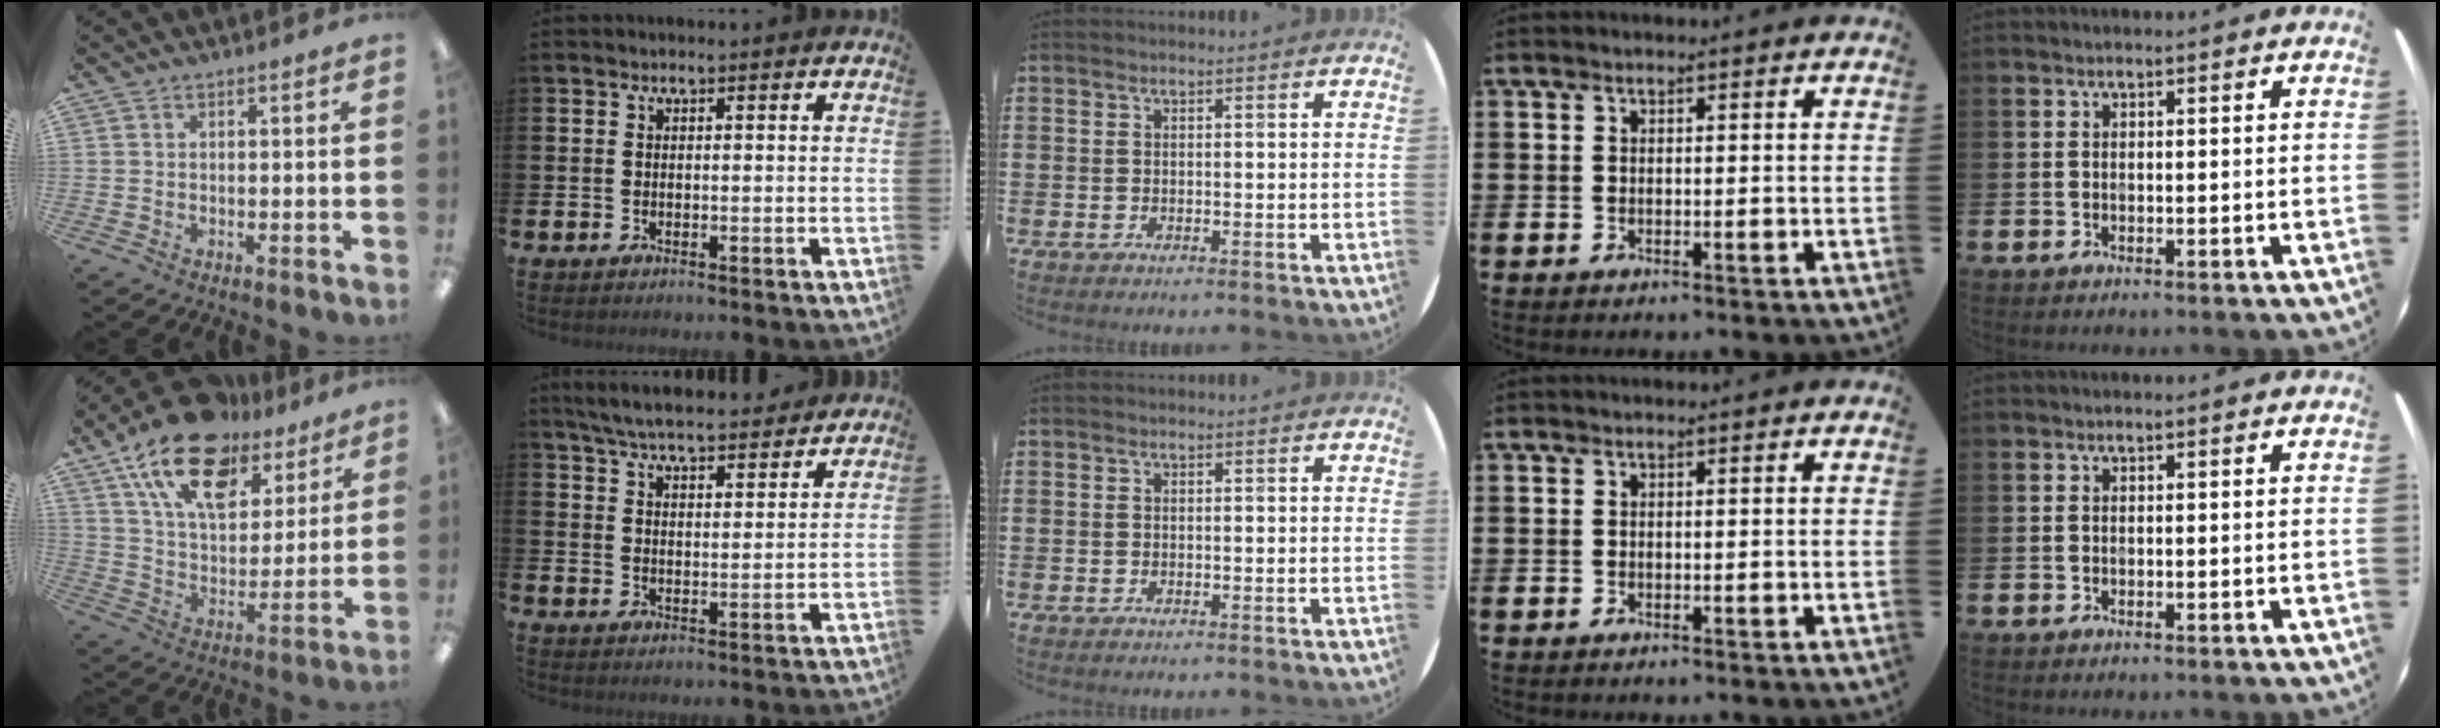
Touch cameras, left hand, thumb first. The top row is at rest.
{"thumb": {"total": 20.7, "force": [13.3, 10.8, 11.6], "torque": [-0.206, -0.063, 0.237]}, "index": {"total": 6.5, "force": [6.2, 0.7, 1.5], "torque": [-0.043, -0.035, 0.111]}}